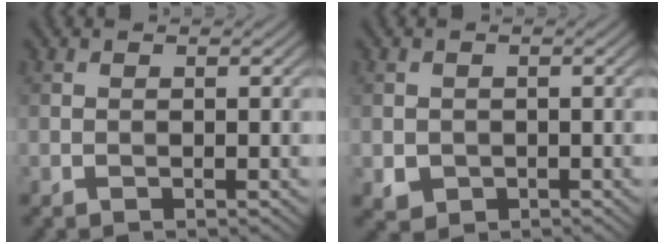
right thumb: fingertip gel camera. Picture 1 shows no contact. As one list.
[{"total": 2.1, "force": [-0.5, 1.9, 0.6], "torque": [-0.017, -0.012, -0.009]}]